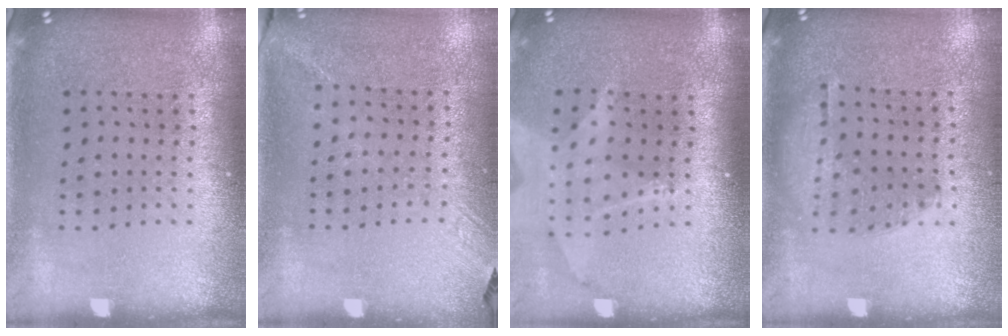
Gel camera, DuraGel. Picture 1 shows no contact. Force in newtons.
{"total": 1.4, "press": 1.0, "slide": 0.9}
{"total": 1.8, "press": 1.5, "slide": 1.0}
{"total": 1.1, "press": 0.8, "slide": 0.7}